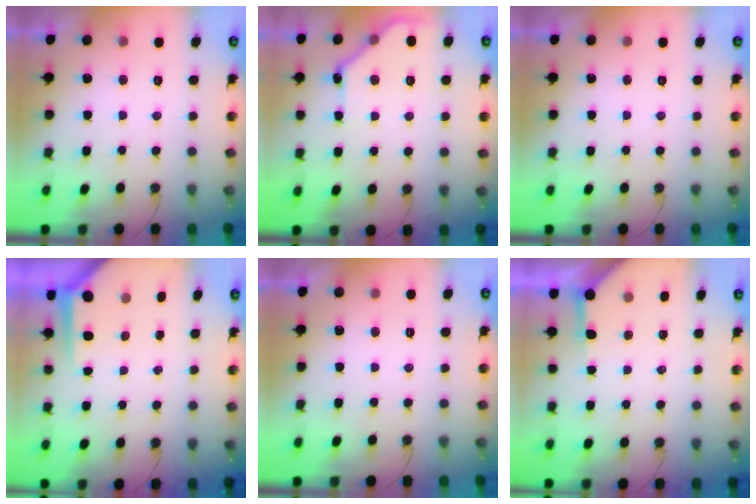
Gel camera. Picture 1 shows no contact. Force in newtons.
{"total": 9.4, "press": 9.4, "slide": 0.5}
{"total": 0.0}
{"total": 3.9, "press": 3.9, "slide": 0.2}
{"total": 0.0}
{"total": 3.7, "press": 3.7, "slide": 0.4}